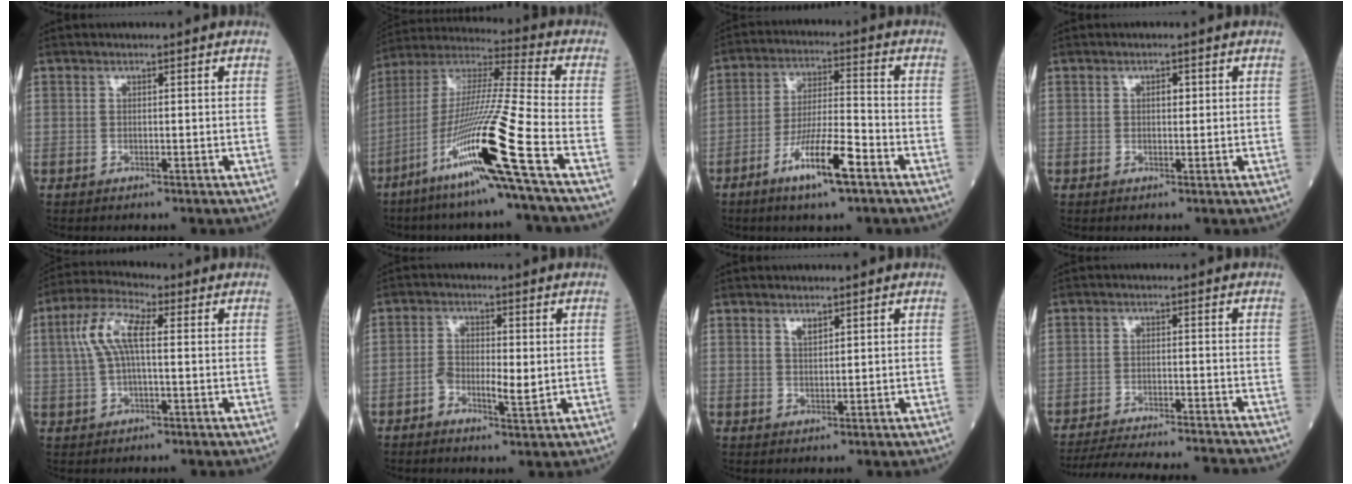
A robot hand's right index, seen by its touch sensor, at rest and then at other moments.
{"total": 20.5, "force": [-9.4, -1.9, 18.1], "torque": [-0.368, -0.037, -0.184]}
{"total": 10.2, "force": [-5.6, 1.0, 8.5], "torque": [-0.158, -0.010, -0.101]}
{"total": 1.3, "force": [0.4, 0.5, 1.1], "torque": [-0.021, -0.001, 0.006]}
{"total": 7.7, "force": [1.4, 2.2, 7.2], "torque": [-0.164, 0.025, 0.026]}
{"total": 4.8, "force": [-0.9, 1.8, 4.4], "torque": [-0.077, 0.004, -0.017]}
{"total": 1.5, "force": [1.1, 0.4, 1.0], "torque": [-0.023, -0.004, 0.024]}
{"total": 17.1, "force": [-16.2, 0.7, 5.6], "torque": [-0.108, -0.024, -0.229]}